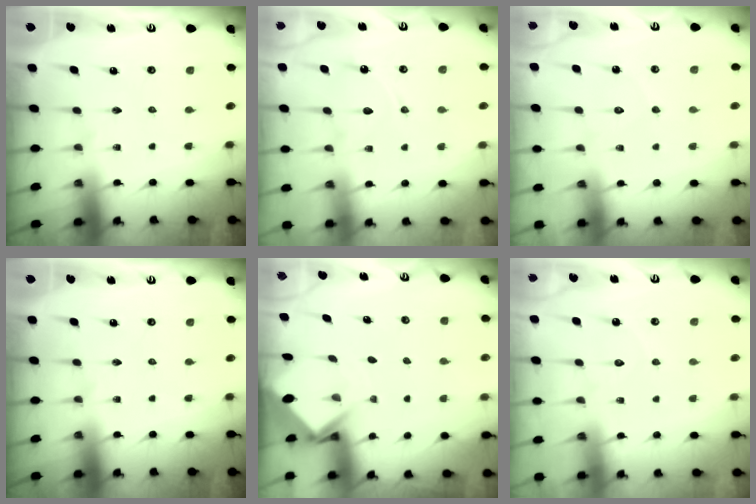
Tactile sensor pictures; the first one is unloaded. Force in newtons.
{"total": 7.8, "press": 7.7, "slide": 0.7}
{"total": 5.1, "press": 5.0, "slide": 0.4}
{"total": 0.0}
{"total": 3.8, "press": 3.8, "slide": 0.2}
{"total": 4.9, "press": 4.9, "slide": 0.6}